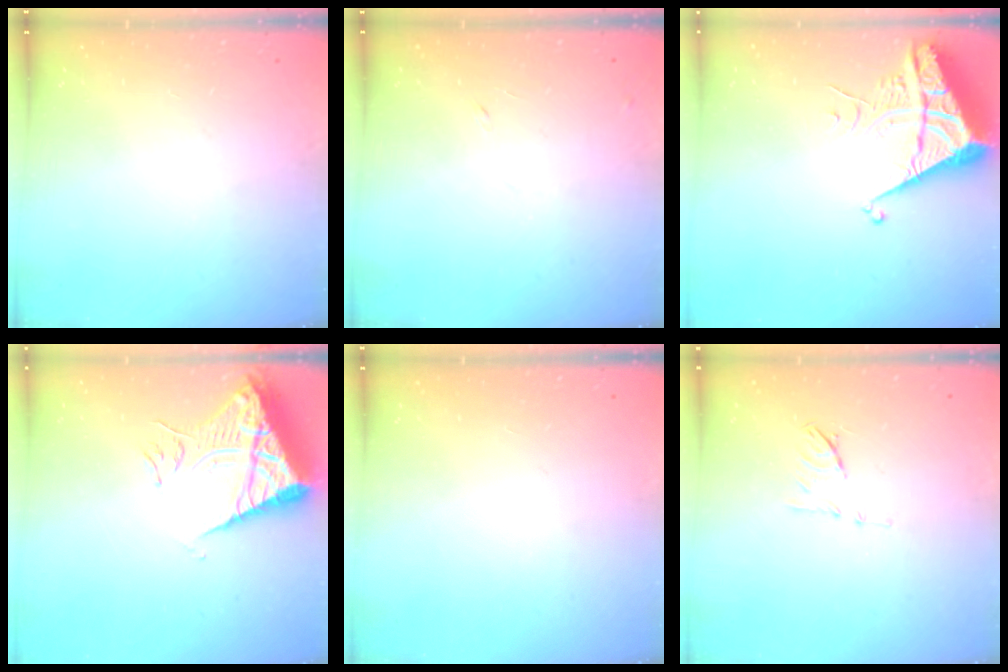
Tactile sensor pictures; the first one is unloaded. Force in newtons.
{"total": 5.8, "press": 5.7, "slide": 0.8}
{"total": 6.6, "press": 6.6, "slide": 0.6}
{"total": 11.6, "press": 11.5, "slide": 1.1}
{"total": 1.5, "press": 1.5, "slide": 0.1}
{"total": 6.7, "press": 6.6, "slide": 0.9}